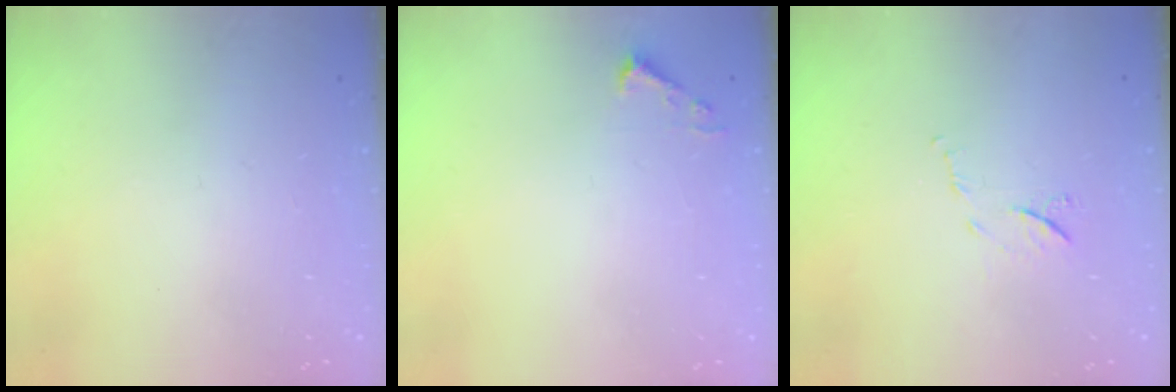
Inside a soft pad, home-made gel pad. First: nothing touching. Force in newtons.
{"total": 3.7, "press": 3.7, "slide": 0.4}
{"total": 7.0, "press": 7.0, "slide": 0.7}